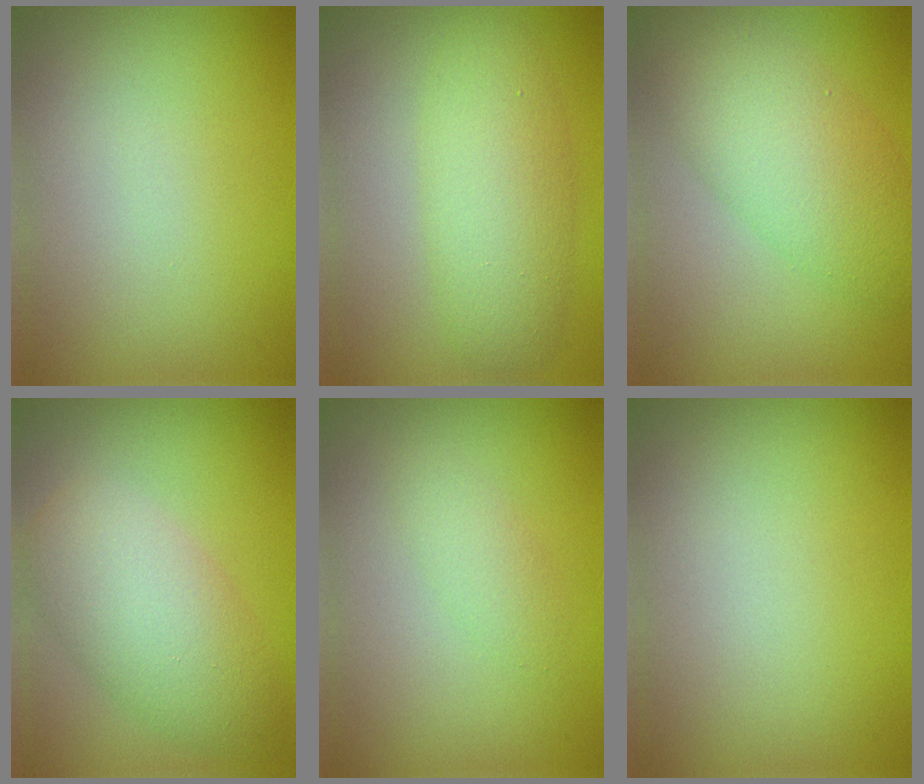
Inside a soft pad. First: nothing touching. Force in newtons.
{"total": 4.9, "press": 4.9, "slide": 0.2}
{"total": 6.2, "press": 6.2, "slide": 0.1}
{"total": 5.8, "press": 5.7, "slide": 0.3}
{"total": 1.5, "press": 1.5, "slide": 0.1}
{"total": 0.0}